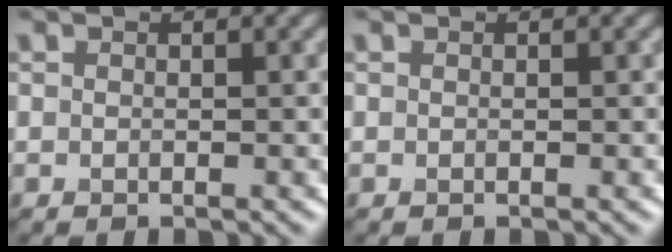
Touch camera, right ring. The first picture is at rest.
{"total": 0.0}